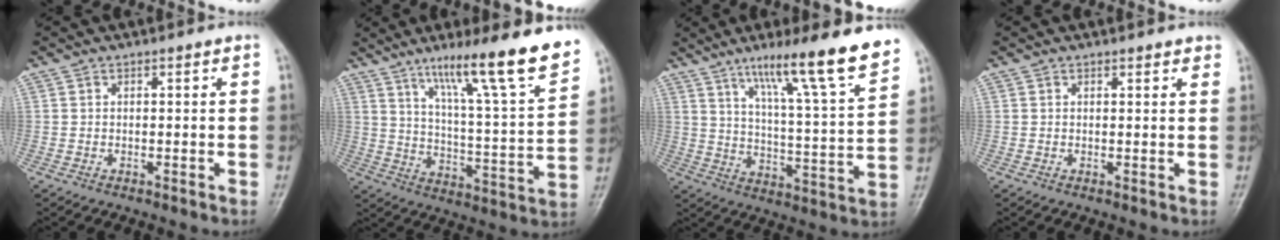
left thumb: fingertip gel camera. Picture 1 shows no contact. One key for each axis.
{"total": 20.4, "fx": 13.5, "fy": 2.0, "fz": 15.1, "tx": -0.207, "ty": -0.060, "tz": 0.213}
{"total": 18.5, "fx": 12.6, "fy": 1.3, "fz": 13.5, "tx": -0.185, "ty": -0.062, "tz": 0.196}
{"total": 2.2, "fx": 1.9, "fy": 0.6, "fz": 0.9, "tx": 0.001, "ty": -0.004, "tz": 0.019}